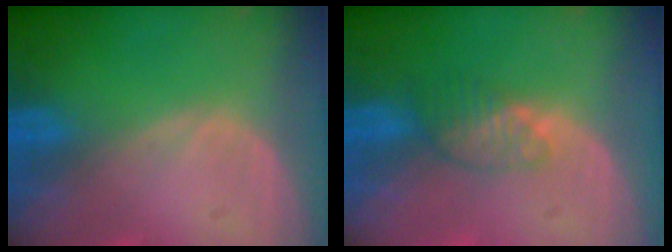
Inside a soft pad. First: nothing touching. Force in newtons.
{"total": 3.5, "press": 3.2, "slide": 1.4}